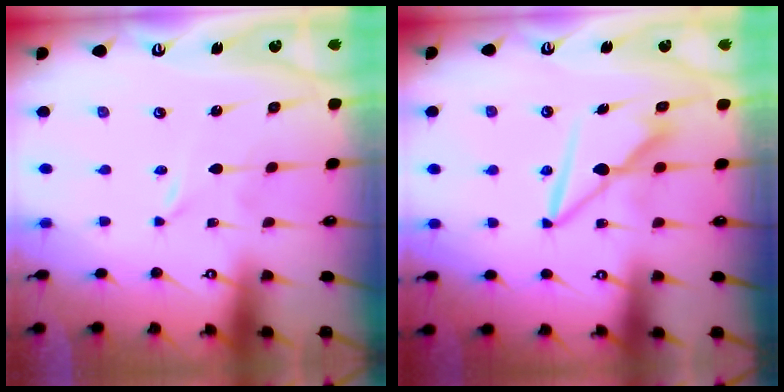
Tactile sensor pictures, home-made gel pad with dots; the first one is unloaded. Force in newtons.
{"total": 8.7, "press": 8.7, "slide": 0.4}